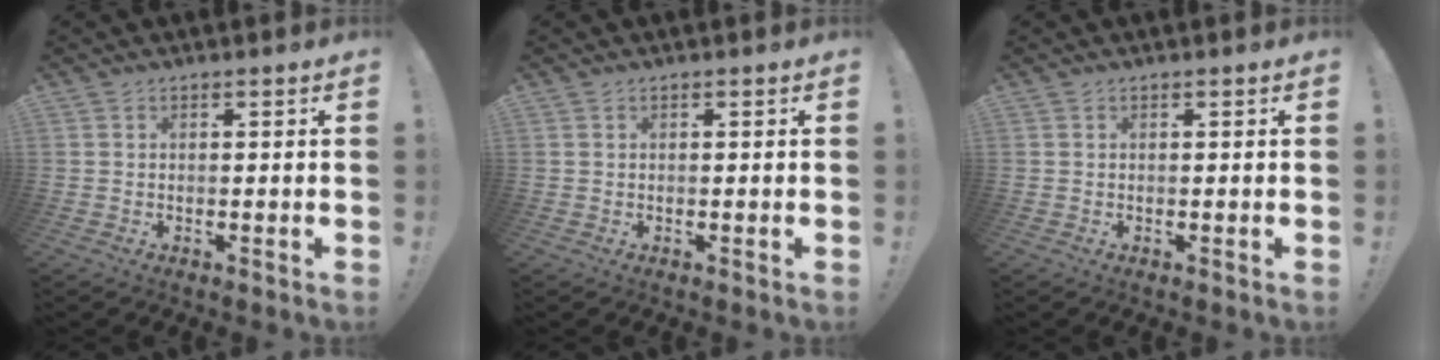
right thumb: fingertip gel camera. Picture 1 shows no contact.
{"total": 0.0}
{"total": 0.0}